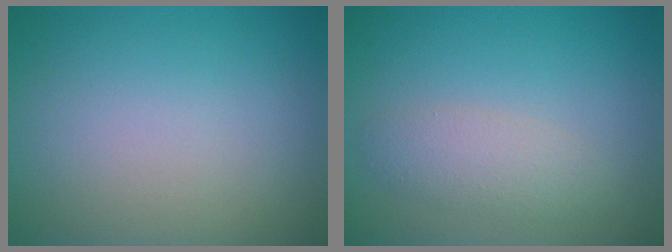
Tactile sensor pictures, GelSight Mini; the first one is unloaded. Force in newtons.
{"total": 2.4, "press": 2.4, "slide": 0.1}